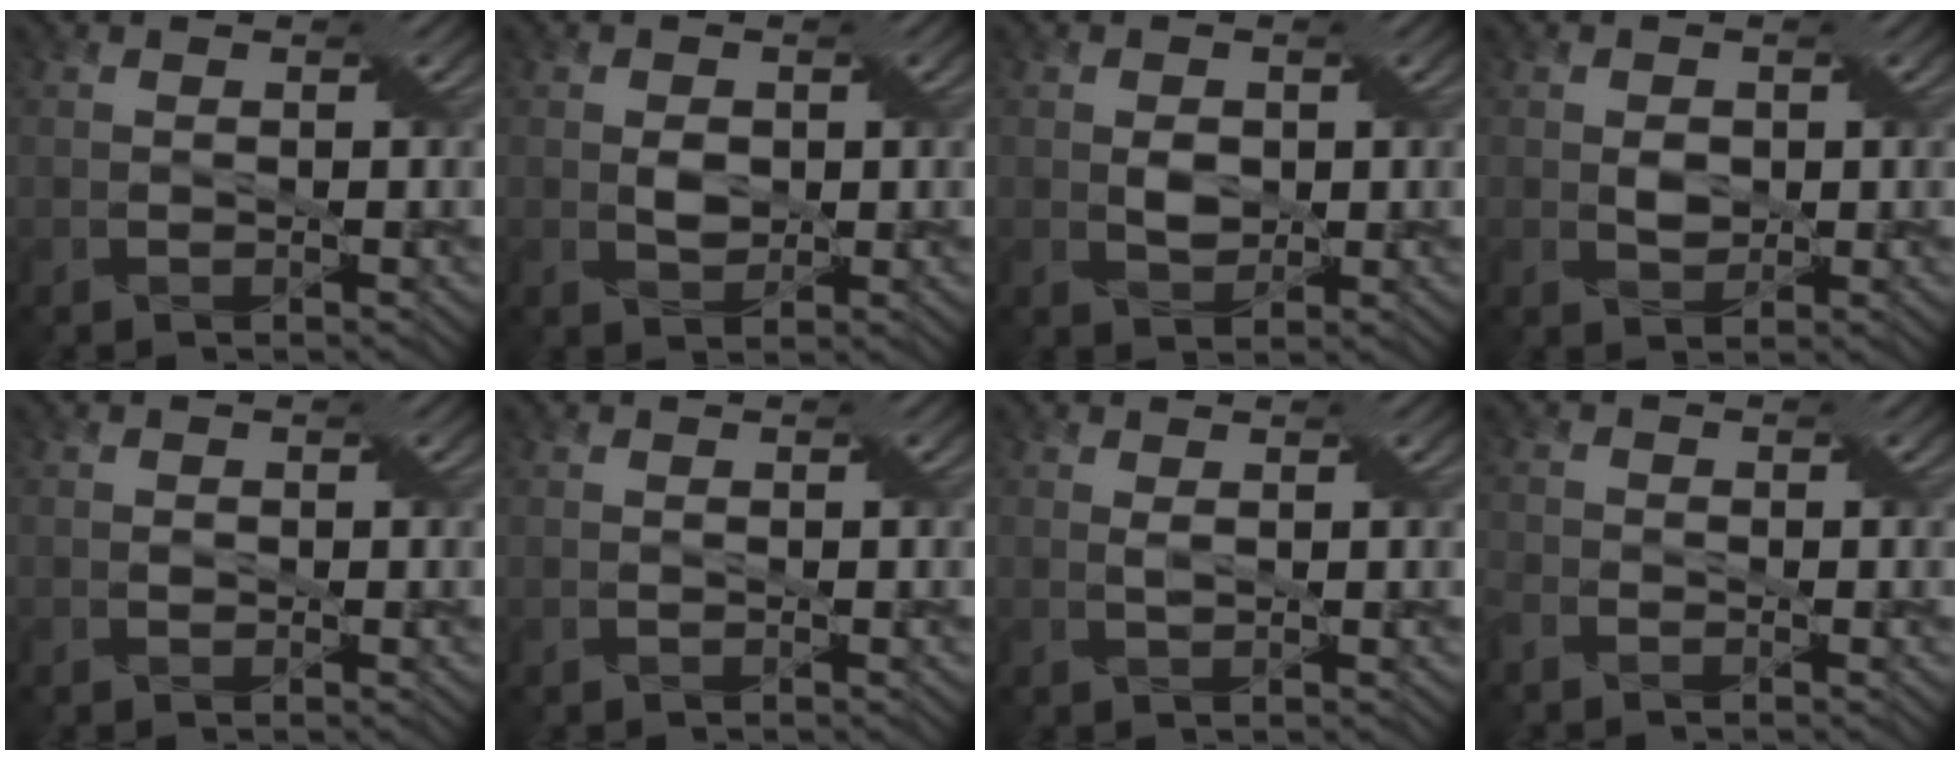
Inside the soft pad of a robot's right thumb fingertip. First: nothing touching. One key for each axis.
{"total": 2.1, "fx": 0.1, "fy": 1.6, "fz": 1.4, "tx": -0.033, "ty": -0.002, "tz": 0.004}
{"total": 2.3, "fx": 0.2, "fy": 1.7, "fz": 1.5, "tx": -0.035, "ty": -0.002, "tz": 0.005}
{"total": 2.0, "fx": 0.2, "fy": 1.6, "fz": 1.2, "tx": -0.029, "ty": -0.002, "tz": 0.003}
{"total": 0.6, "fx": -0.1, "fy": 0.5, "fz": 0.2, "tx": -0.005, "ty": -0.002, "tz": -0.002}
{"total": 0.0}
{"total": 0.8, "fx": 0.4, "fy": 0.1, "fz": 0.6, "tx": -0.018, "ty": 0.001, "tz": 0.009}
{"total": 2.0, "fx": -1.6, "fy": 1.0, "fz": 0.7, "tx": -0.024, "ty": -0.003, "tz": -0.042}